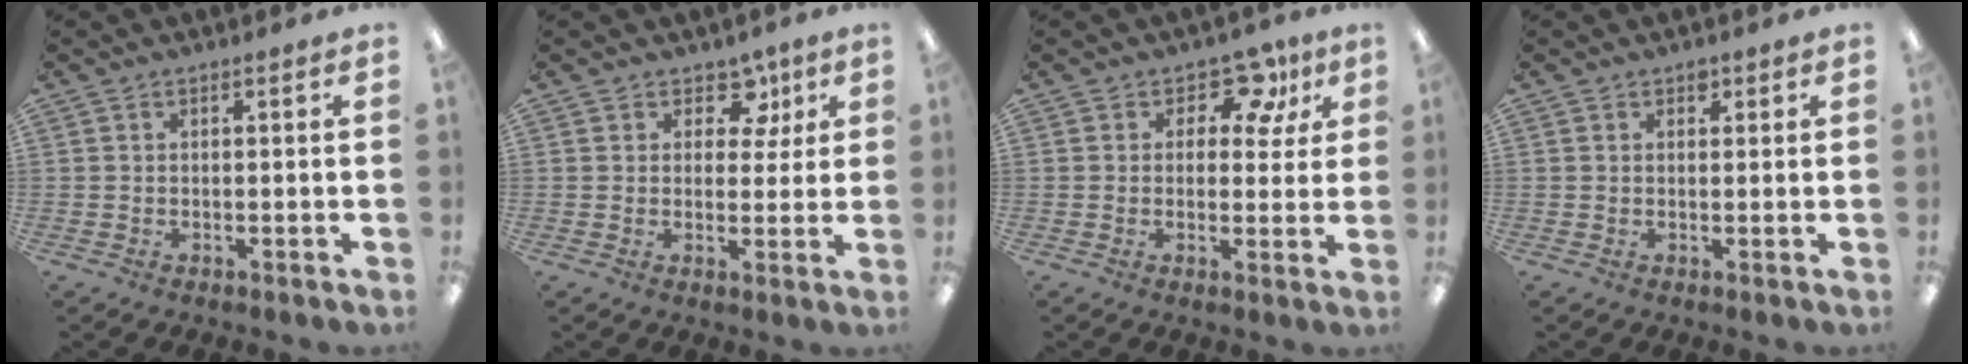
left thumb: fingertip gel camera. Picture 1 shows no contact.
{"total": 6.9, "force": [3.4, 5.3, 3.0], "torque": [-0.027, -0.008, 0.057]}
{"total": 8.8, "force": [4.6, 5.5, 5.0], "torque": [-0.066, -0.016, 0.080]}
{"total": 1.6, "force": [1.1, 1.0, 0.4], "torque": [-0.001, -0.002, 0.018]}